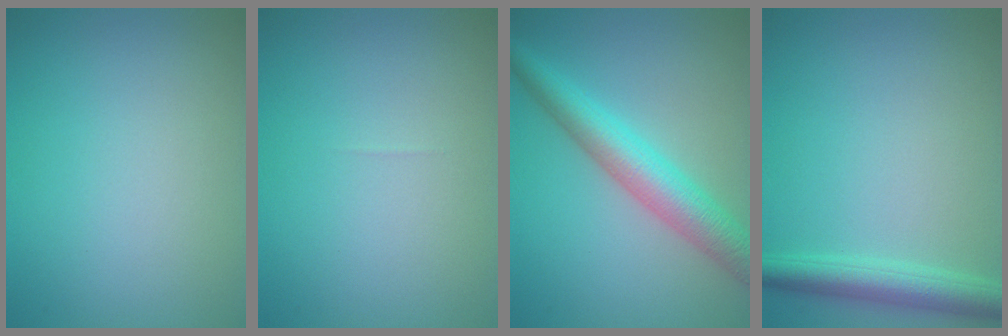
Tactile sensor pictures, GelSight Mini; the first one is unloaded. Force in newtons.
{"total": 0.0}
{"total": 5.3, "press": 5.3, "slide": 0.1}
{"total": 3.6, "press": 3.6, "slide": 0.1}